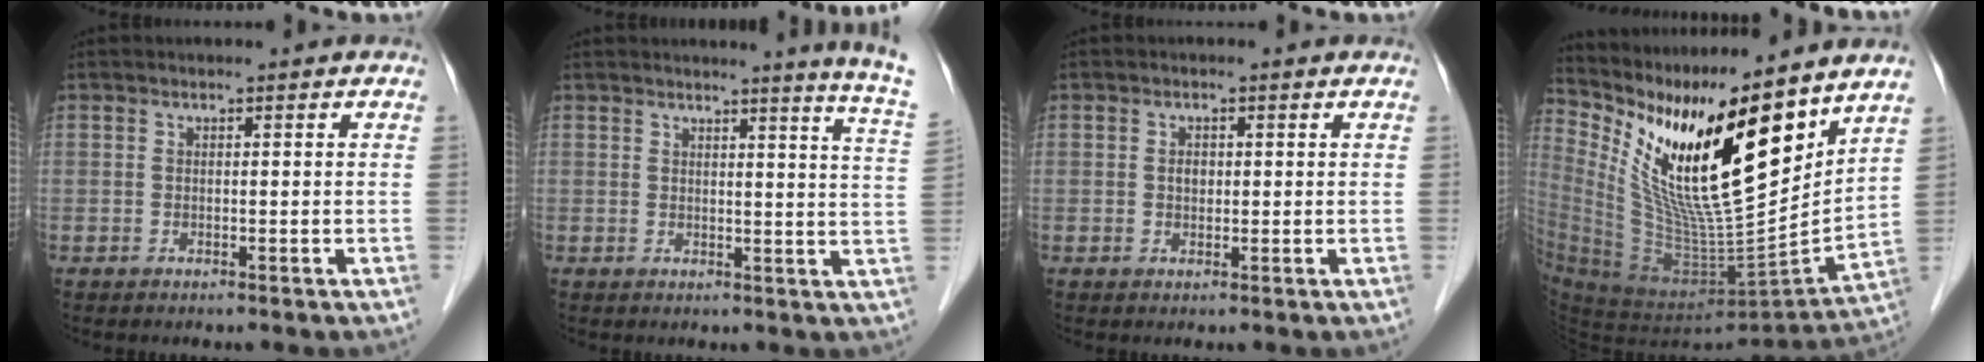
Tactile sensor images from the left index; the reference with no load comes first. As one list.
[{"total": 8.7, "force": [7.7, -1.9, 3.5], "torque": [-0.041, -0.066, 0.064]}, {"total": 1.4, "force": [0.1, 1.1, 0.9], "torque": [-0.016, 0.002, 0.003]}, {"total": 22.2, "force": [12.6, 4.2, 17.8], "torque": [-0.320, -0.014, 0.228]}]